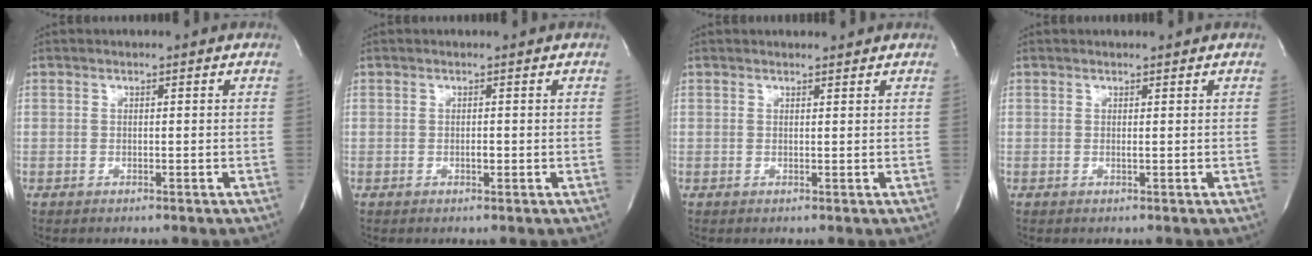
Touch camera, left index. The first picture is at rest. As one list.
[{"total": 0.6, "force": [-0.4, 0.2, 0.4], "torque": [-0.006, -0.003, -0.009]}, {"total": 1.8, "force": [1.7, 0.3, 0.3], "torque": [-0.011, 0.001, 0.020]}, {"total": 0.6, "force": [0.5, 0.0, 0.4], "torque": [-0.009, -0.002, 0.004]}]